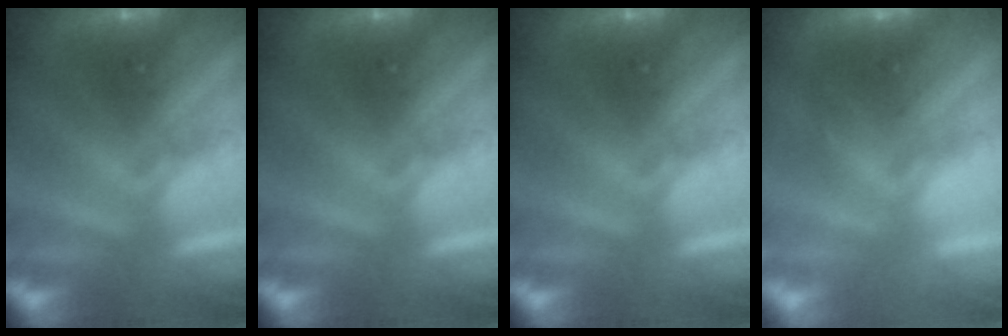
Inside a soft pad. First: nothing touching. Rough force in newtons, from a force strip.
{"total": 0.0}
{"total": 0.0}
{"total": 2.6}